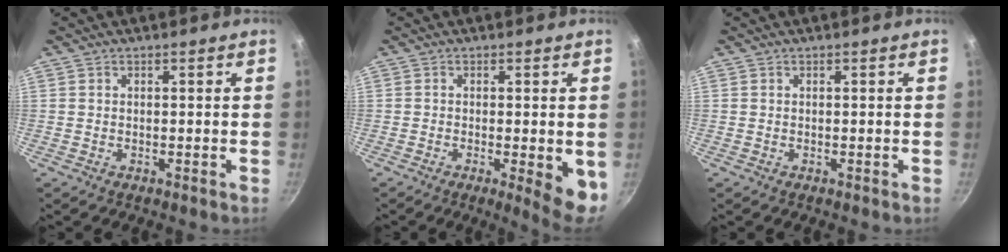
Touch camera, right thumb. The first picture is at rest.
{"total": 6.8, "force": [-1.3, 1.6, 6.5], "torque": [-0.077, -0.009, -0.014]}
{"total": 0.0}